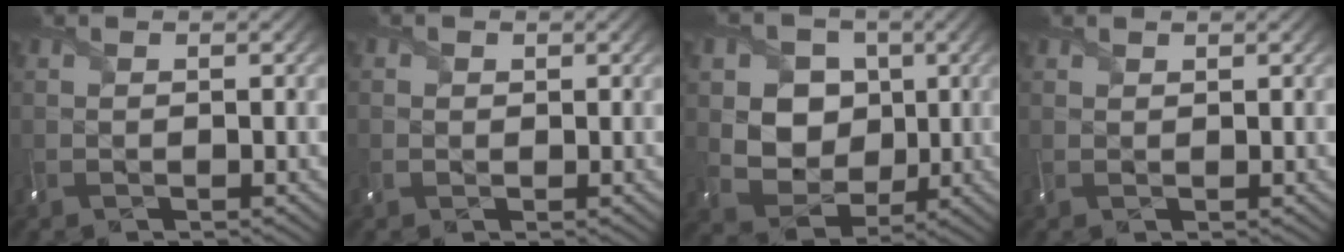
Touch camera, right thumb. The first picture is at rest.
{"total": 1.2, "force": [0.1, 1.2, 0.3], "torque": [-0.005, -0.003, 0.001]}
{"total": 8.5, "force": [1.8, 7.3, 4.1], "torque": [-0.109, -0.004, 0.036]}
{"total": 0.8, "force": [0.7, 0.3, 0.1], "torque": [-0.006, 0.002, 0.017]}